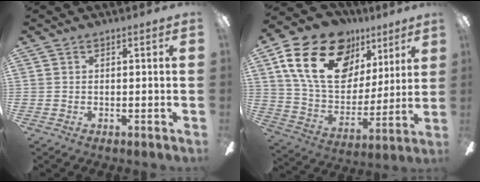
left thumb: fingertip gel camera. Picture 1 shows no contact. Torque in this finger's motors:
{"motor_torque": [0.26, 0.82, 1.72, -1.05, 0.52]}